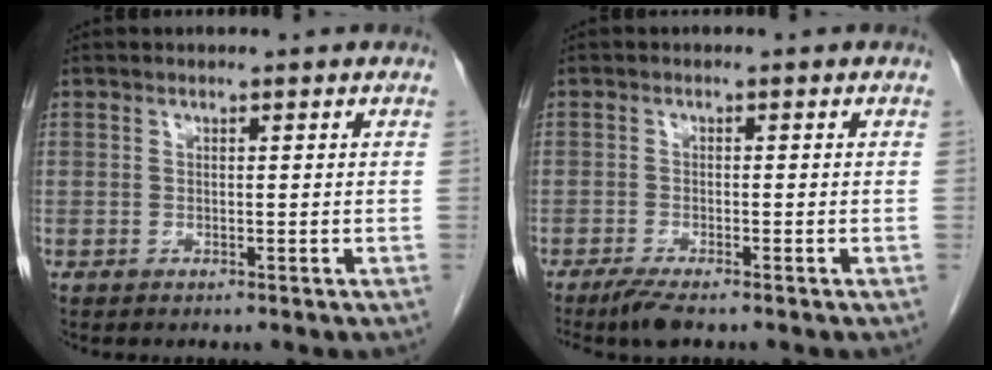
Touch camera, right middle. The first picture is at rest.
{"total": 3.6, "force": [-2.8, 0.4, 2.2], "torque": [-0.044, -0.009, -0.050]}